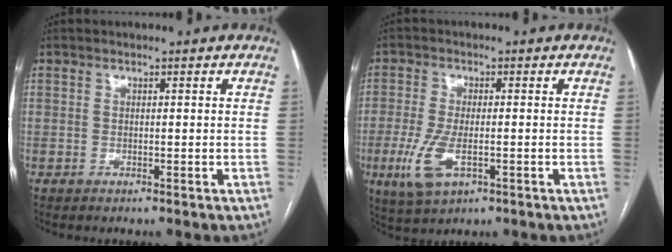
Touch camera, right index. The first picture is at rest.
{"total": 7.1, "force": [-2.3, 2.6, 6.2], "torque": [-0.143, -0.018, -0.036]}